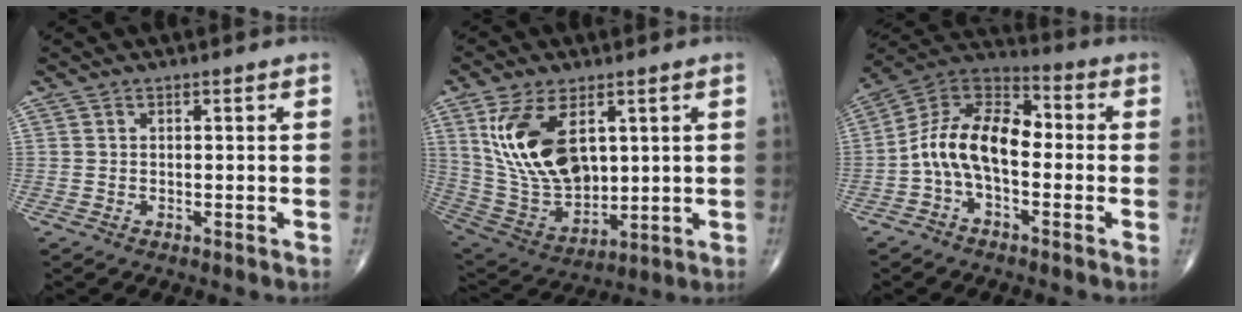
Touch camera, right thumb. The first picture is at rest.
{"total": 17.7, "force": [5.3, 10.1, 13.5], "torque": [-0.244, -0.027, 0.121]}
{"total": 13.2, "force": [-2.1, 7.6, 10.5], "torque": [-0.175, 0.049, -0.051]}